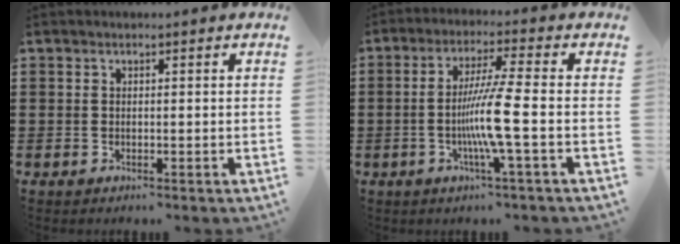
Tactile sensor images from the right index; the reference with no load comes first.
{"total": 8.1, "force": [-1.9, -0.7, 7.9], "torque": [-0.157, -0.020, -0.043]}